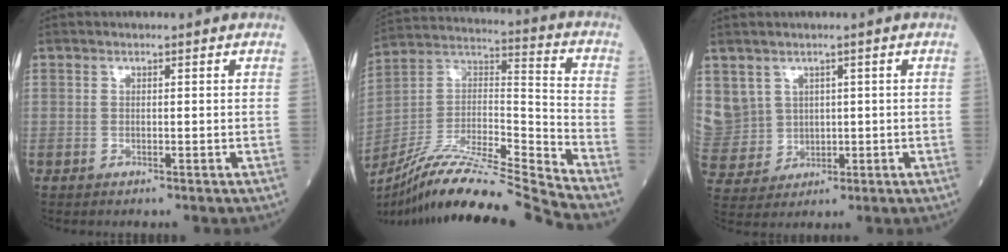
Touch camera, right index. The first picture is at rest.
{"total": 21.3, "force": [-19.1, -1.7, 9.2], "torque": [-0.195, 0.002, -0.342]}
{"total": 11.2, "force": [3.0, 10.6, 2.3], "torque": [-0.101, 0.045, 0.087]}